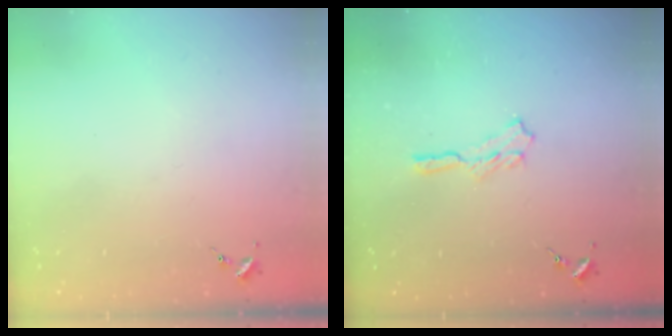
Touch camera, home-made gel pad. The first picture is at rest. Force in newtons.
{"total": 5.5, "press": 5.5, "slide": 0.6}